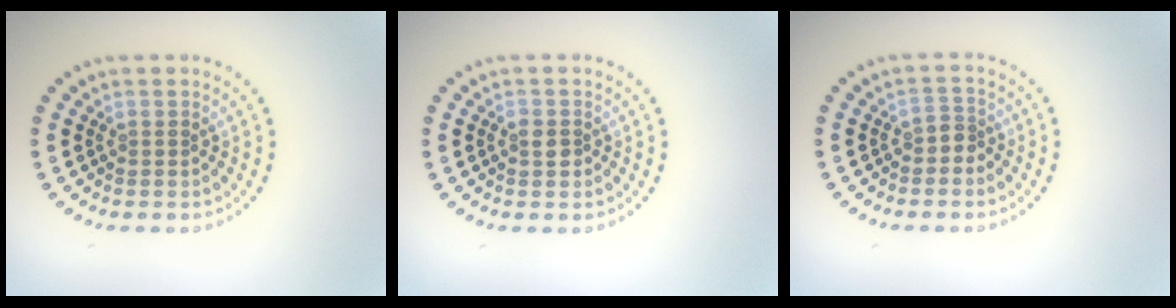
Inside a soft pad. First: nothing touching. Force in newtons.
{"total": 1.3, "press": 1.3, "slide": 0.3}
{"total": 1.4, "press": 1.1, "slide": 0.8}